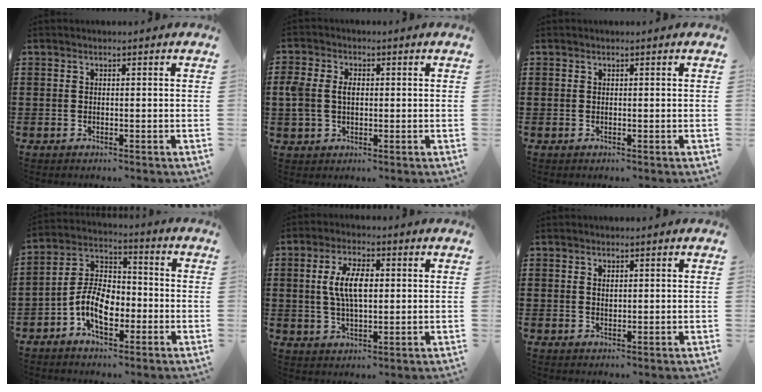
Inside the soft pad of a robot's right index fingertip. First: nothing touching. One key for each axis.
{"total": 3.7, "fx": 0.2, "fy": 2.7, "fz": 2.5, "tx": -0.070, "ty": 0.006, "tz": -0.003}
{"total": 0.0}
{"total": 8.7, "fx": -3.4, "fy": 5.1, "fz": 6.2, "tx": -0.145, "ty": 0.005, "tz": -0.068}
{"total": 7.1, "fx": 0.9, "fy": 3.0, "fz": 6.3, "tx": -0.133, "ty": 0.008, "tz": 0.011}
{"total": 0.8, "fx": 0.5, "fy": 0.5, "fz": 0.5, "tx": -0.011, "ty": 0.003, "tz": 0.009}